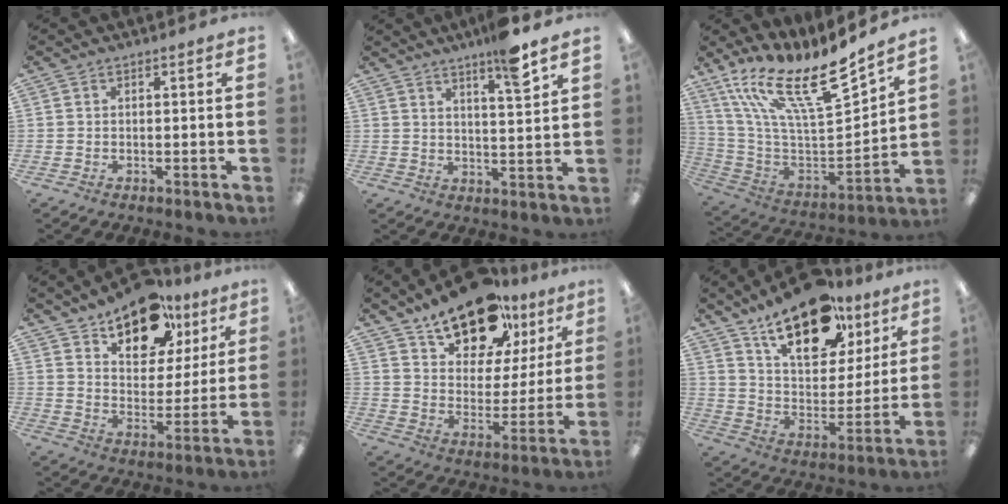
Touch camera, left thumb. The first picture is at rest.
{"total": 8.2, "force": [6.2, 0.4, 5.5], "torque": [-0.083, -0.036, 0.098]}
{"total": 20.7, "force": [14.0, 5.8, 14.1], "torque": [-0.239, -0.098, 0.239]}
{"total": 16.1, "force": [11.7, 8.5, 7.1], "torque": [-0.103, -0.069, 0.205]}
{"total": 18.3, "force": [13.6, 9.0, 8.4], "torque": [-0.127, -0.086, 0.237]}
{"total": 21.5, "force": [14.0, 10.6, 12.3], "torque": [-0.185, -0.075, 0.241]}